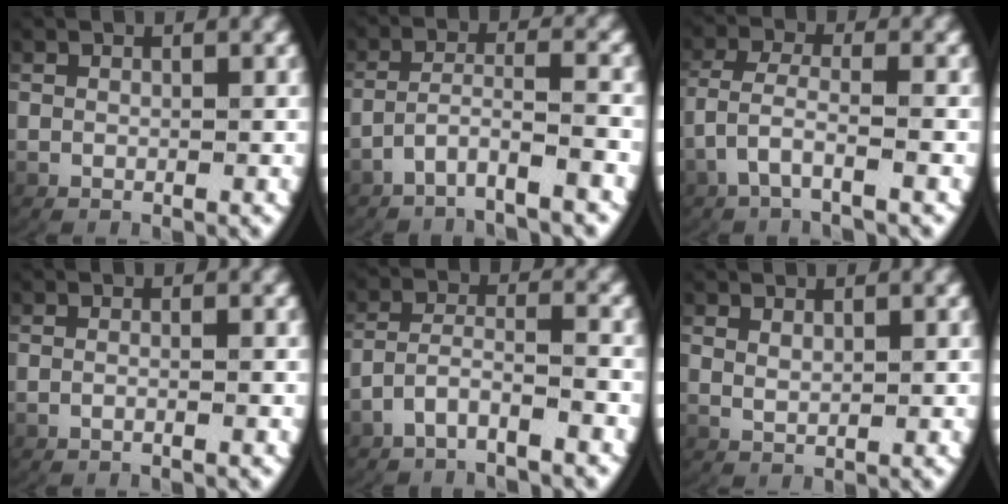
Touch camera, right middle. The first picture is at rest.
{"total": 4.1, "force": [-3.3, 0.5, 2.4], "torque": [-0.057, -0.014, -0.047]}
{"total": 2.9, "force": [-1.5, 1.0, 2.3], "torque": [-0.061, -0.019, -0.016]}
{"total": 1.0, "force": [-0.8, -0.2, 0.6], "torque": [-0.017, 0.001, -0.014]}
{"total": 4.0, "force": [-3.3, 1.1, 2.0], "torque": [-0.053, -0.016, -0.050]}
{"total": 1.0, "force": [0.9, -0.3, 0.3], "torque": [-0.013, -0.005, 0.028]}